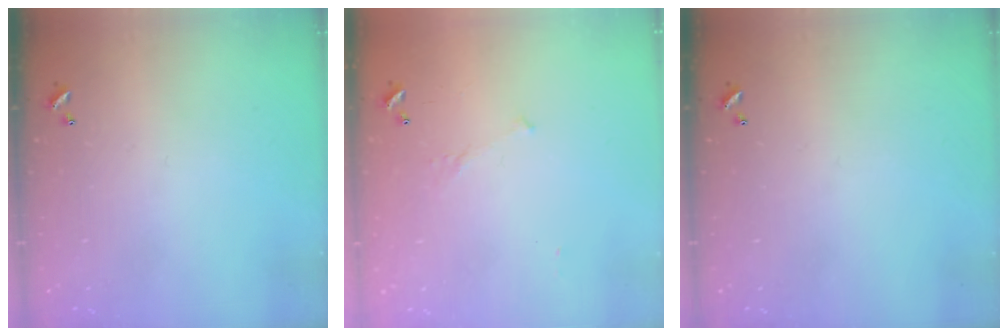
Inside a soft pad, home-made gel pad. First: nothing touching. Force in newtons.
{"total": 5.3, "press": 5.3, "slide": 0.8}
{"total": 0.0}